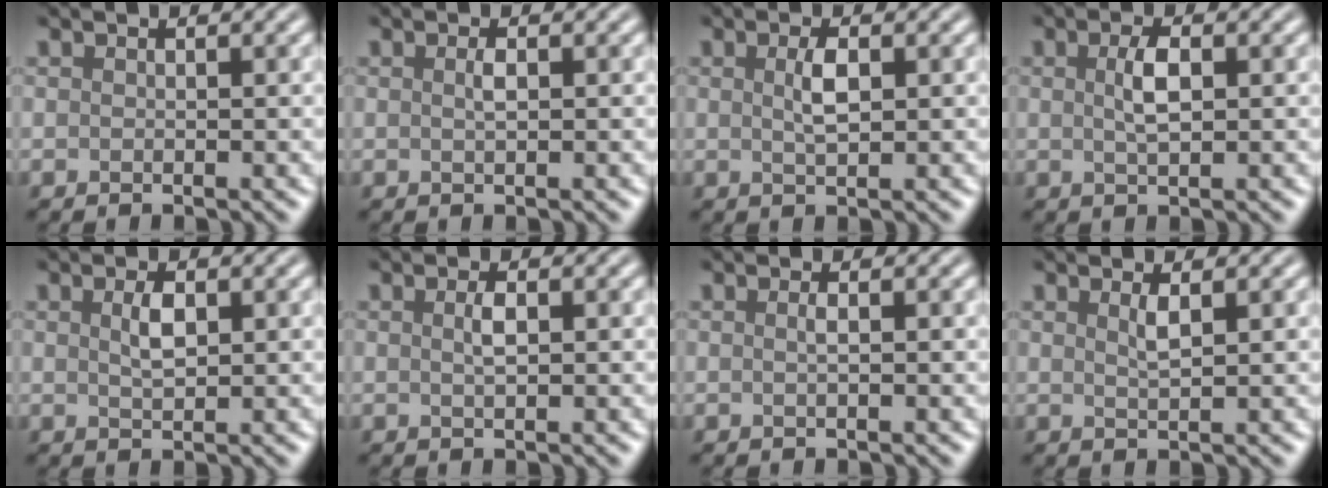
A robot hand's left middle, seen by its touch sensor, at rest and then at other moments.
{"total": 0.9, "force": [0.2, 0.2, 0.9], "torque": [-0.017, 0.002, 0.003]}
{"total": 2.0, "force": [0.5, 0.7, 1.9], "torque": [-0.040, 0.000, 0.010]}
{"total": 2.4, "force": [0.5, 0.9, 2.2], "torque": [-0.046, 0.003, 0.008]}
{"total": 2.0, "force": [0.6, 0.9, 1.7], "torque": [-0.036, 0.000, 0.013]}
{"total": 1.3, "force": [0.3, 0.3, 1.2], "torque": [-0.023, 0.002, 0.004]}
{"total": 0.8, "force": [0.1, 0.2, 0.8], "torque": [-0.013, 0.004, 0.000]}
{"total": 1.3, "force": [0.7, 0.3, 1.1], "torque": [-0.021, 0.000, 0.011]}